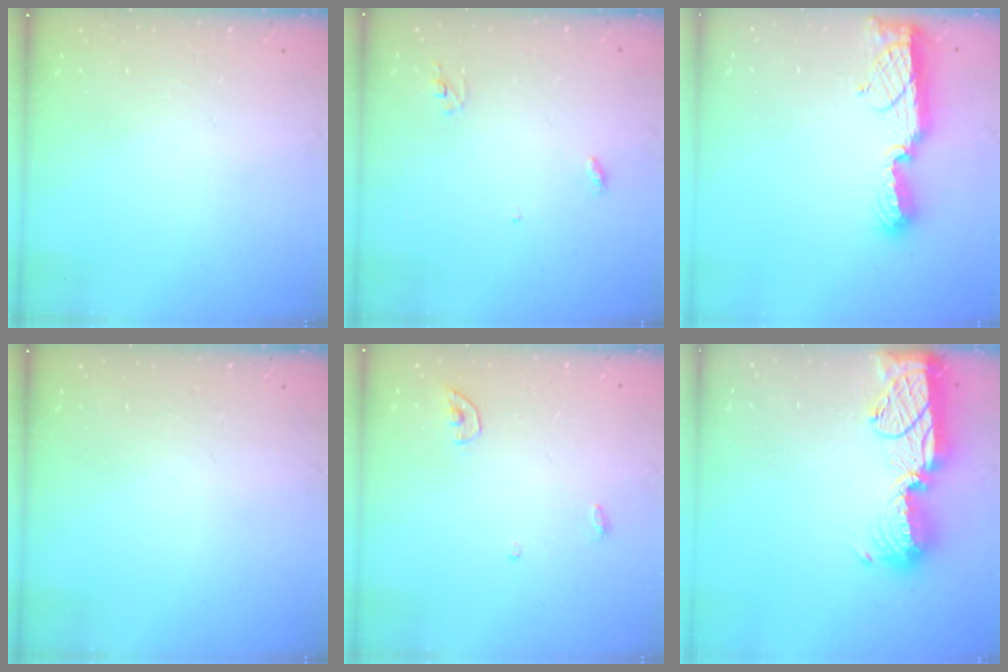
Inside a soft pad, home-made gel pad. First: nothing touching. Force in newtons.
{"total": 2.9, "press": 2.9, "slide": 0.2}
{"total": 10.8, "press": 10.5, "slide": 2.5}
{"total": 0.0}
{"total": 3.4, "press": 3.4, "slide": 0.3}
{"total": 17.8, "press": 17.8, "slide": 1.2}